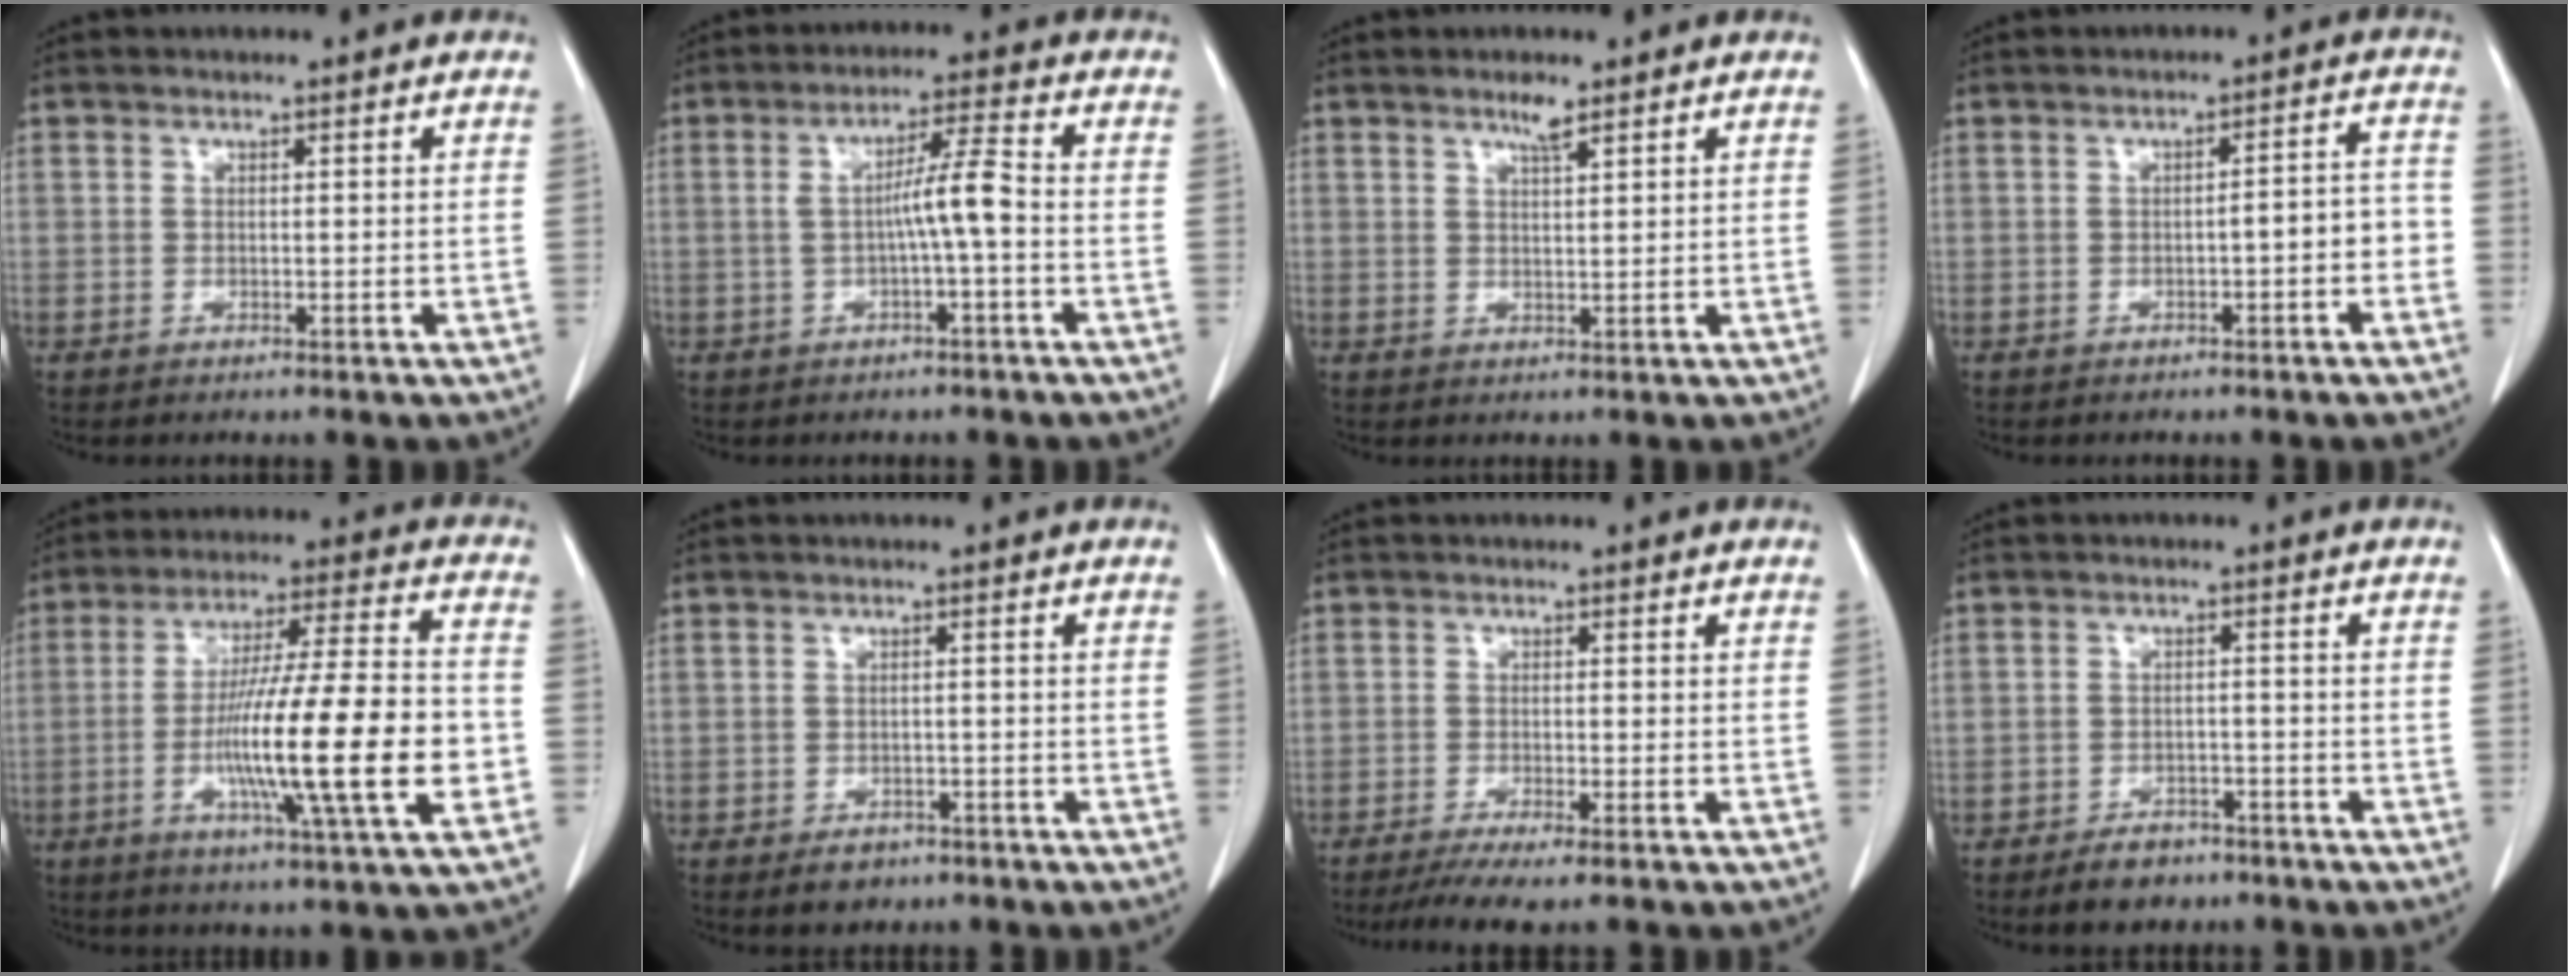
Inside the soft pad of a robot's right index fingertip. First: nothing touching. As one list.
[{"total": 5.5, "force": [-0.7, -0.2, 5.5], "torque": [-0.093, 0.013, -0.011]}, {"total": 2.4, "force": [1.8, 0.2, 1.6], "torque": [-0.032, 0.000, 0.032]}, {"total": 3.7, "force": [-1.3, 1.0, 3.4], "torque": [-0.043, 0.021, -0.015]}, {"total": 19.2, "force": [-4.2, 0.3, 18.8], "torque": [-0.309, -0.009, -0.072]}, {"total": 2.9, "force": [-1.9, 2.0, 1.0], "torque": [-0.009, 0.003, -0.020]}, {"total": 5.3, "force": [-4.0, 0.0, 3.5], "torque": [-0.054, -0.012, -0.068]}, {"total": 3.6, "force": [-2.4, 2.3, 1.4], "torque": [-0.016, 0.003, -0.028]}]